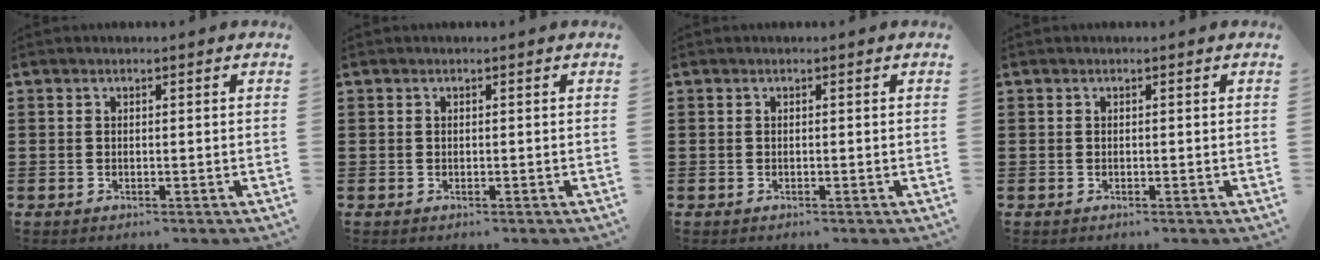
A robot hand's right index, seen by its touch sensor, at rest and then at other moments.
{"total": 0.0}
{"total": 0.0}
{"total": 0.0}